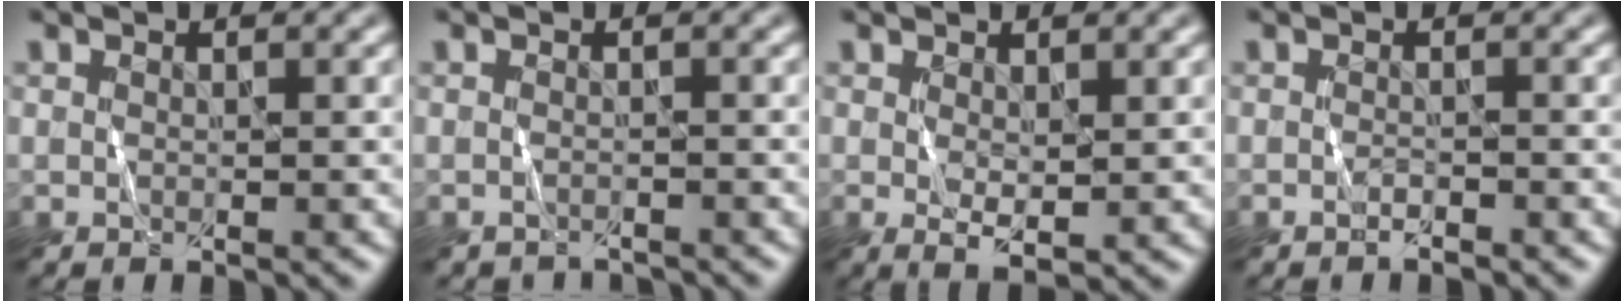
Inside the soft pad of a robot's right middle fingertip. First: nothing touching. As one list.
[{"total": 1.6, "force": [-1.6, 0.1, 0.0], "torque": [0.001, -0.008, -0.026]}, {"total": 1.7, "force": [0.3, 0.6, 1.5], "torque": [-0.033, -0.007, 0.010]}, {"total": 0.9, "force": [-0.8, 0.0, 0.3], "torque": [-0.007, -0.001, -0.014]}]